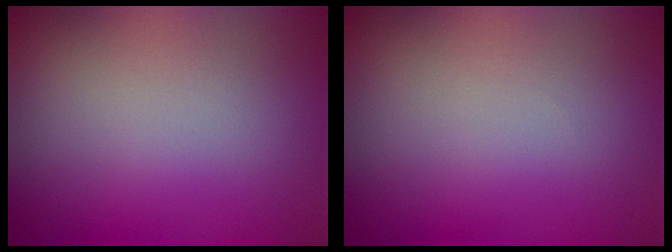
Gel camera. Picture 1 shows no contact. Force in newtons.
{"total": 0.0}